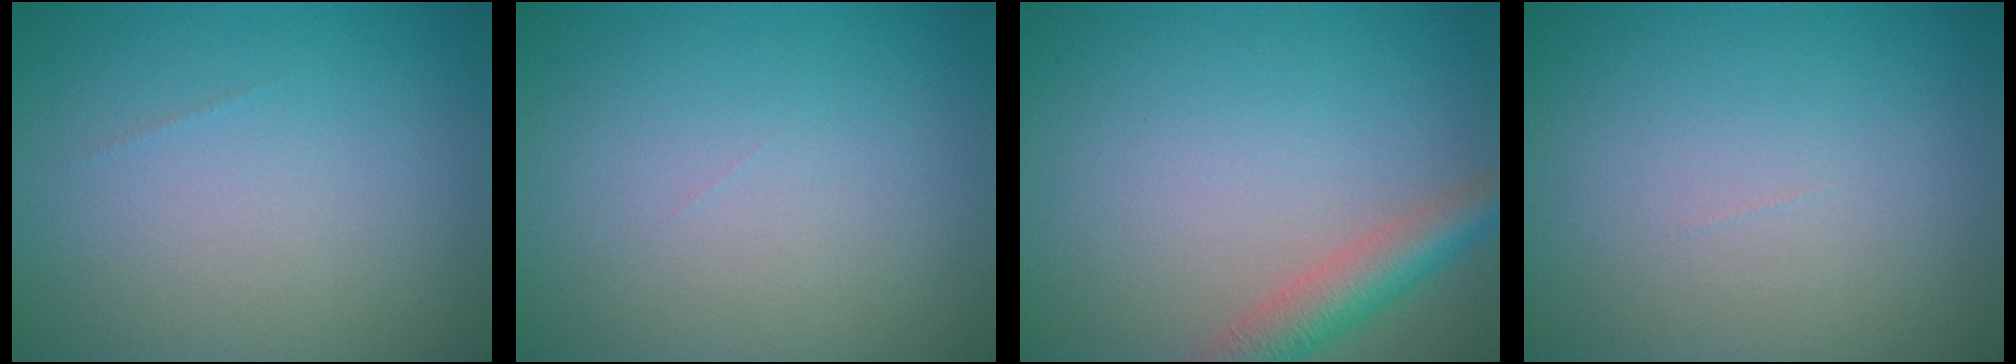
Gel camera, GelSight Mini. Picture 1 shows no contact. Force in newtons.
{"total": 0.0}
{"total": 3.9, "press": 3.9, "slide": 0.3}
{"total": 0.0}